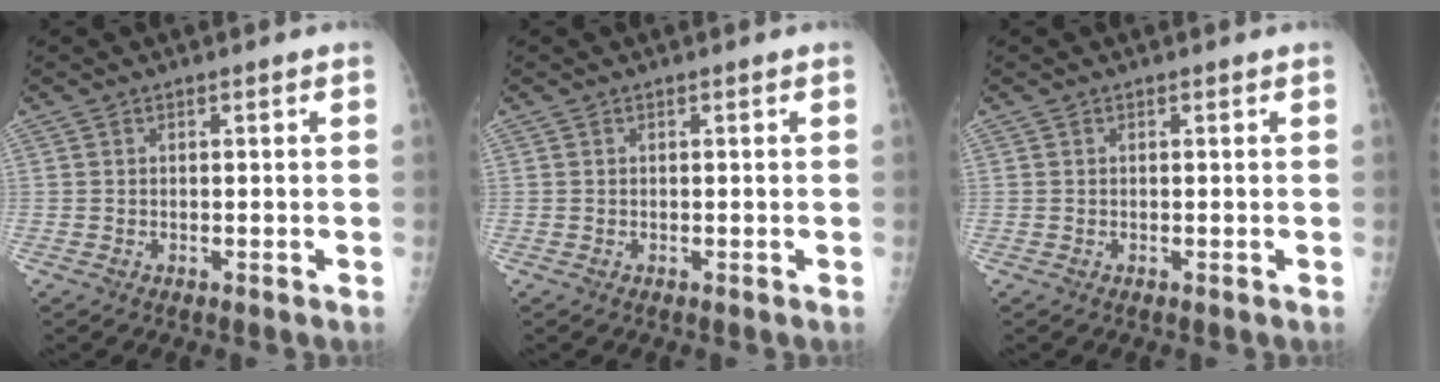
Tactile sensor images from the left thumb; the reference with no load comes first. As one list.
[{"total": 0.0}, {"total": 0.0}]